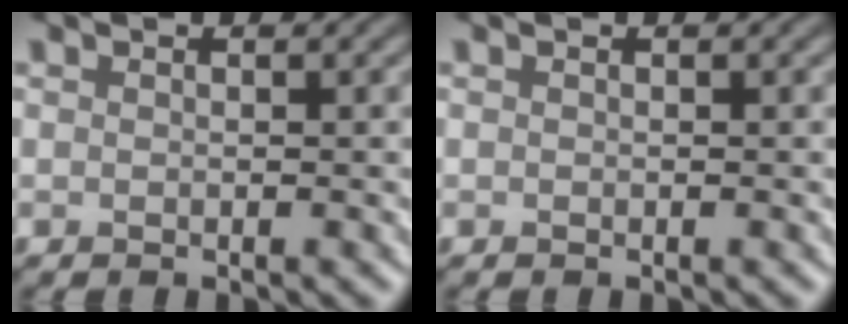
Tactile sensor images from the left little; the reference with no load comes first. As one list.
[{"total": 0.0}]